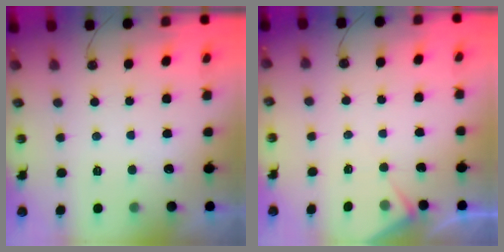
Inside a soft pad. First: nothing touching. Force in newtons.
{"total": 5.1, "press": 5.1, "slide": 0.5}